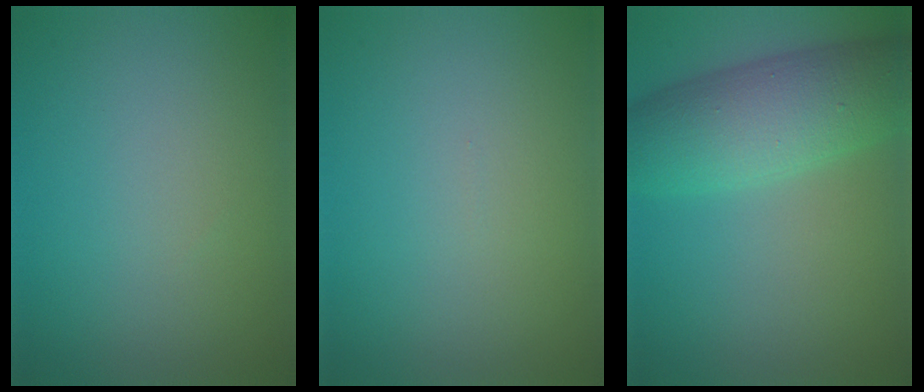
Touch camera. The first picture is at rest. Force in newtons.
{"total": 0.0}
{"total": 7.4, "press": 7.4, "slide": 0.2}